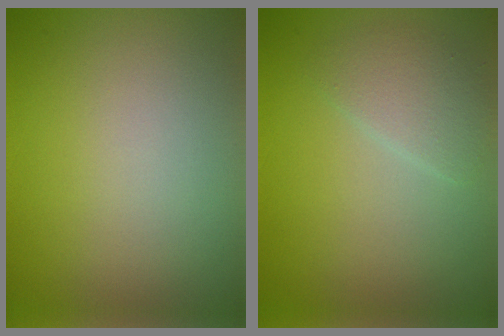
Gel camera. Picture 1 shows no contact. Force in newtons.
{"total": 2.2, "press": 2.2, "slide": 0.1}